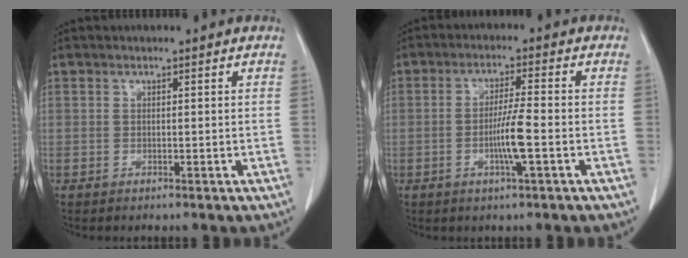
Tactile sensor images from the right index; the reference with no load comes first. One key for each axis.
{"total": 5.5, "fx": -1.5, "fy": -0.2, "fz": 5.3, "tx": -0.103, "ty": -0.005, "tz": -0.029}